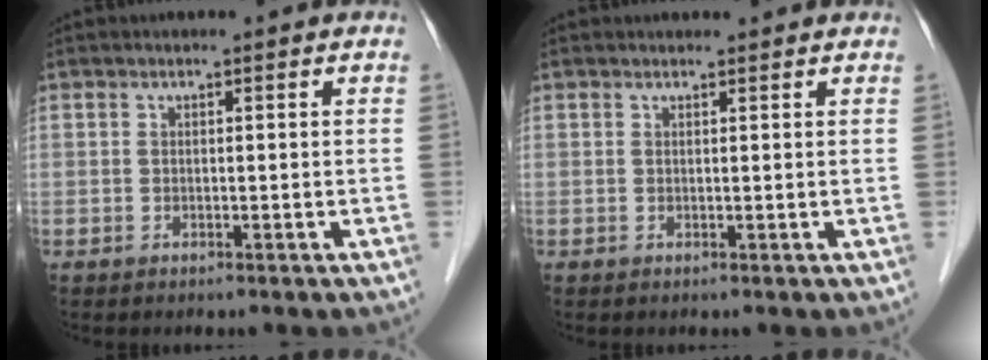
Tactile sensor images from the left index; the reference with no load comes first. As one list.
[{"total": 1.9, "force": [1.8, 0.4, 0.3], "torque": [-0.013, 0.012, 0.022]}]